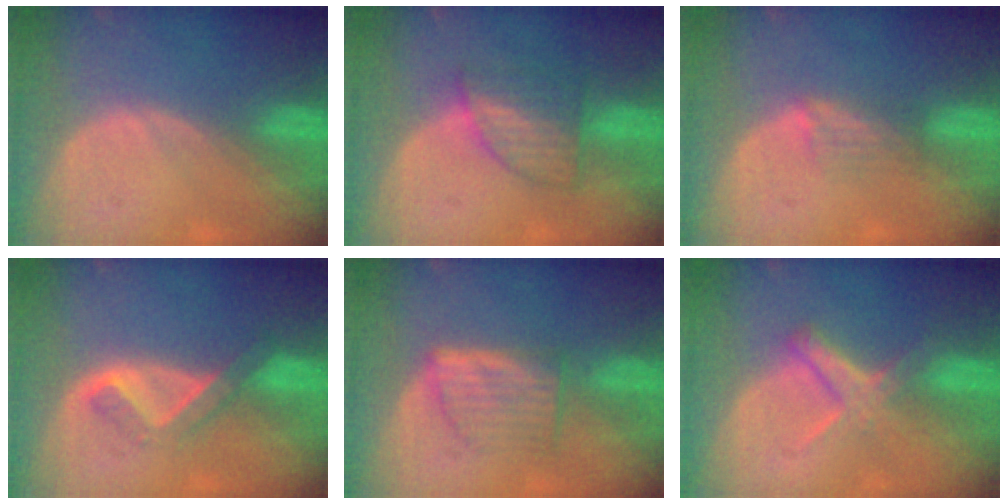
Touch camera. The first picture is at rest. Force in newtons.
{"total": 5.9, "press": 5.8, "slide": 0.3}
{"total": 2.8, "press": 2.5, "slide": 1.4}
{"total": 5.2, "press": 4.5, "slide": 2.7}
{"total": 5.5, "press": 5.5, "slide": 0.4}
{"total": 5.6, "press": 5.1, "slide": 2.3}